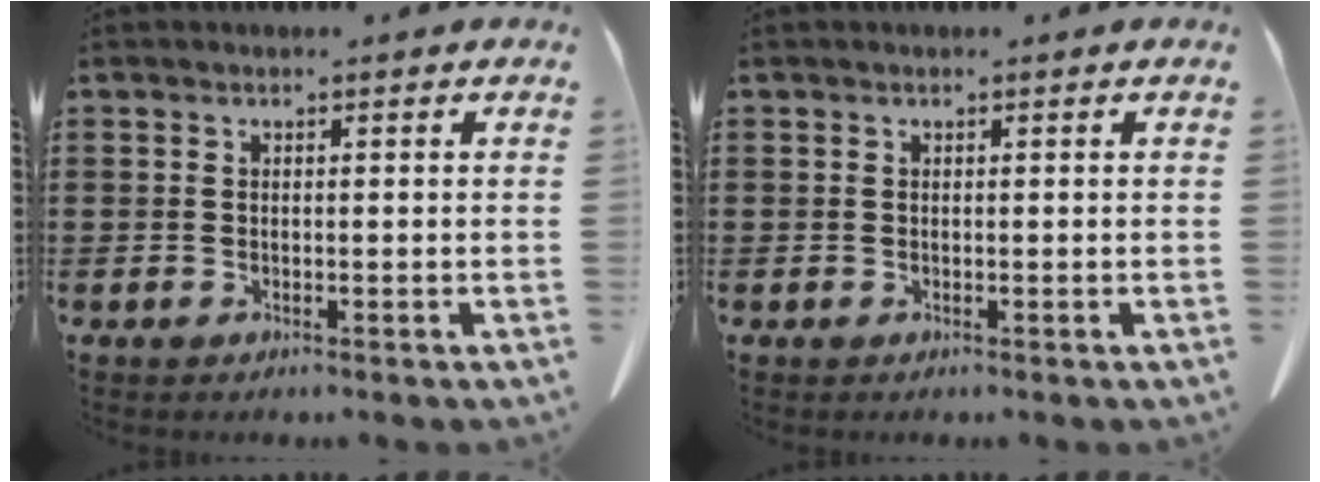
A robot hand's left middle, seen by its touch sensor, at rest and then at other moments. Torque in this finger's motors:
{"motor_torque": [-1.11, 1.02, -0.47, -0.19]}